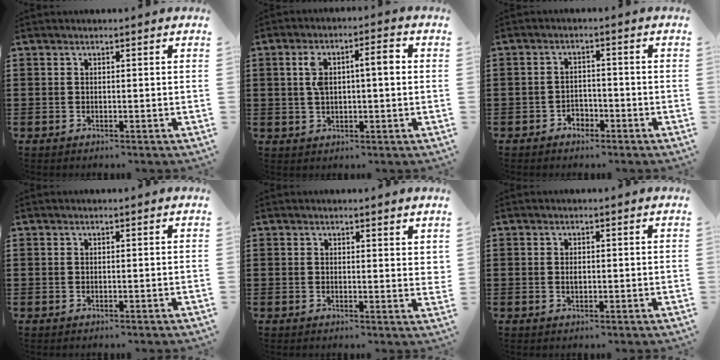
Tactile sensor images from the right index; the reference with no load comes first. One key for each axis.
{"total": 5.9, "fx": 0.9, "fy": 2.0, "fz": 5.4, "tx": -0.106, "ty": 0.011, "tz": 0.012}
{"total": 2.2, "fx": -1.7, "fy": 1.3, "fz": 0.4, "tx": -0.015, "ty": 0.000, "tz": -0.036}
{"total": 0.0}
{"total": 1.4, "fx": 1.2, "fy": 0.6, "fz": 0.5, "tx": -0.005, "ty": 0.002, "tz": 0.020}
{"total": 1.1, "fx": 0.1, "fy": 0.4, "fz": 1.0, "tx": -0.022, "ty": -0.001, "tz": 0.001}